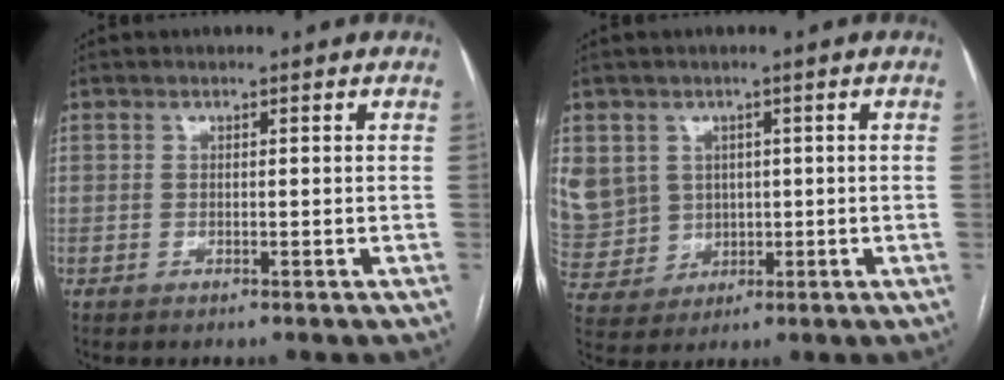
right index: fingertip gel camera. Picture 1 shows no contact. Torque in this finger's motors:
{"motor_torque": [2.14, 0.00, 1.05, 0.21]}